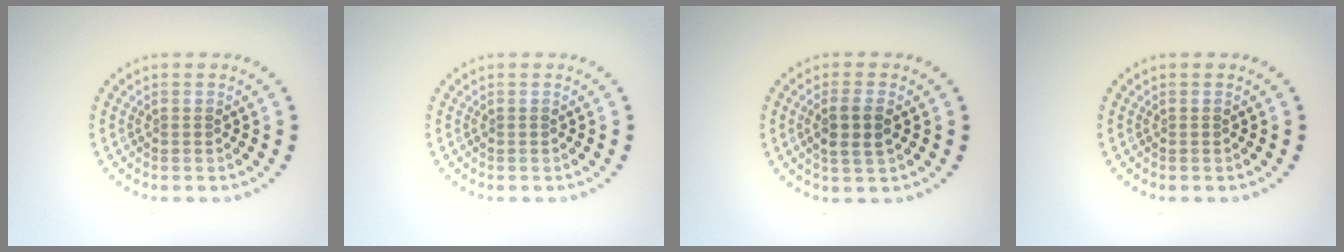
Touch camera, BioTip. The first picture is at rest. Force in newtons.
{"total": 0.0}
{"total": 2.7, "press": 2.5, "slide": 1.0}
{"total": 0.0}